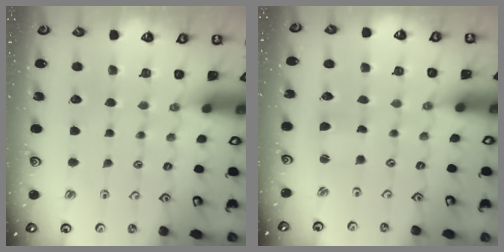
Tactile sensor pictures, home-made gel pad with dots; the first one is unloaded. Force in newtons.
{"total": 1.4, "press": 1.4, "slide": 0.1}